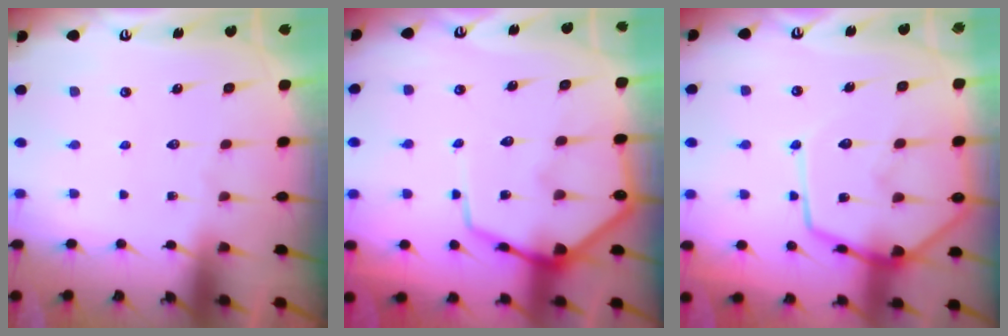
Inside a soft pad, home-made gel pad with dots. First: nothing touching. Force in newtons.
{"total": 9.7, "press": 9.7, "slide": 1.0}
{"total": 14.6, "press": 14.6, "slide": 1.2}